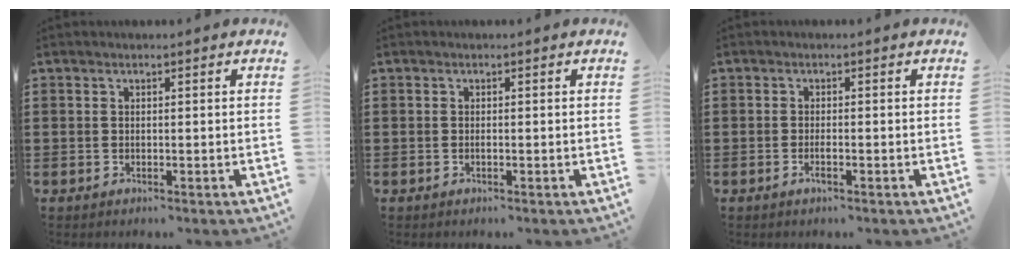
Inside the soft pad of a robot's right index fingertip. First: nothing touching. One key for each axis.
{"total": 0.0}
{"total": 1.4, "fx": -0.7, "fy": 0.2, "fz": 1.2, "tx": -0.028, "ty": -0.006, "tz": -0.013}